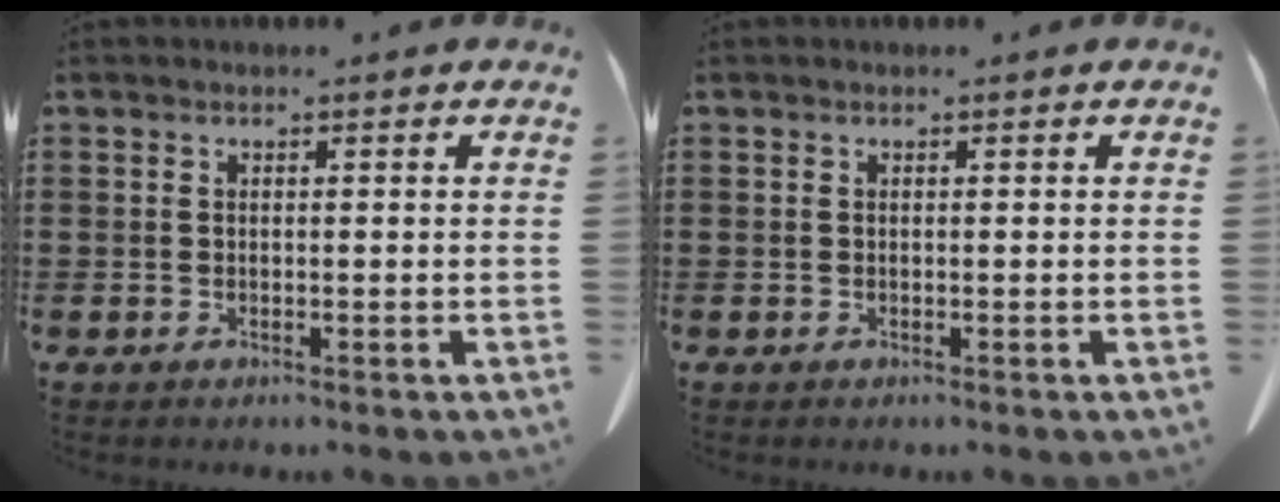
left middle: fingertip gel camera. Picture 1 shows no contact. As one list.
[{"total": 0.0}]